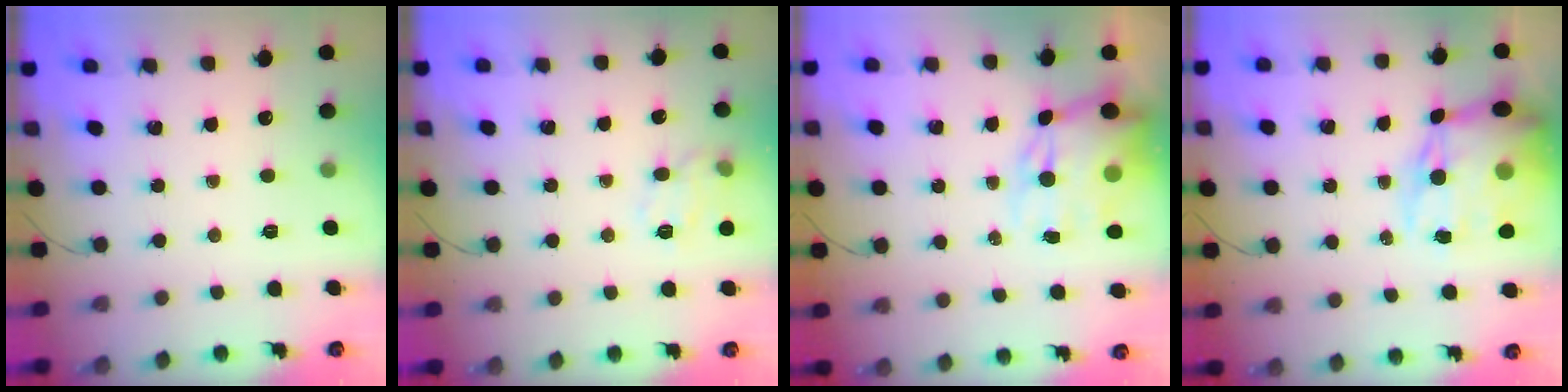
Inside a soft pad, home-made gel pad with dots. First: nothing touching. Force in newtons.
{"total": 9.6, "press": 9.6, "slide": 0.4}
{"total": 13.2, "press": 12.8, "slide": 3.3}
{"total": 20.0, "press": 19.6, "slide": 4.3}